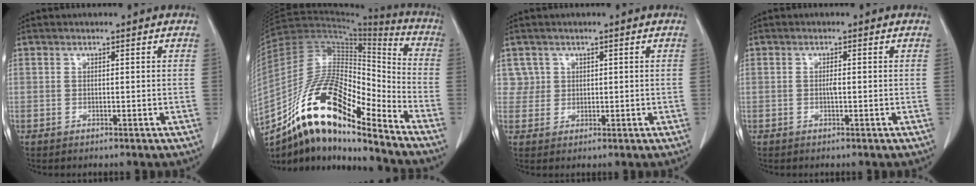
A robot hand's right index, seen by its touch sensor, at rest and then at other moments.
{"total": 16.8, "force": [-11.9, 4.1, 11.1], "torque": [-0.201, 0.025, -0.210]}
{"total": 2.6, "force": [1.1, 2.3, -0.5], "torque": [0.023, 0.005, 0.016]}
{"total": 0.9, "force": [-0.1, 0.1, 0.9], "torque": [-0.018, 0.000, -0.002]}